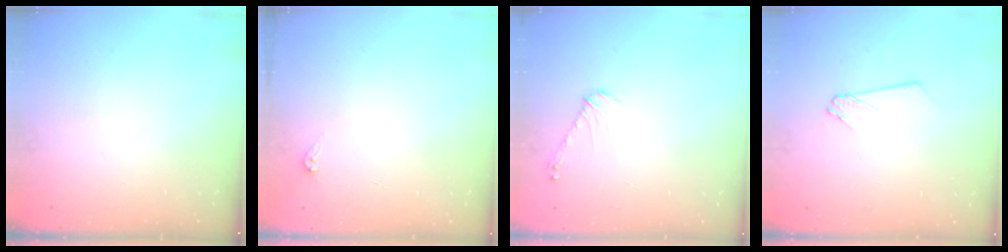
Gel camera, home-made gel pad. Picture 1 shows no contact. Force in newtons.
{"total": 3.4, "press": 3.4, "slide": 0.3}
{"total": 5.8, "press": 5.8, "slide": 0.7}
{"total": 3.6, "press": 3.6, "slide": 0.3}